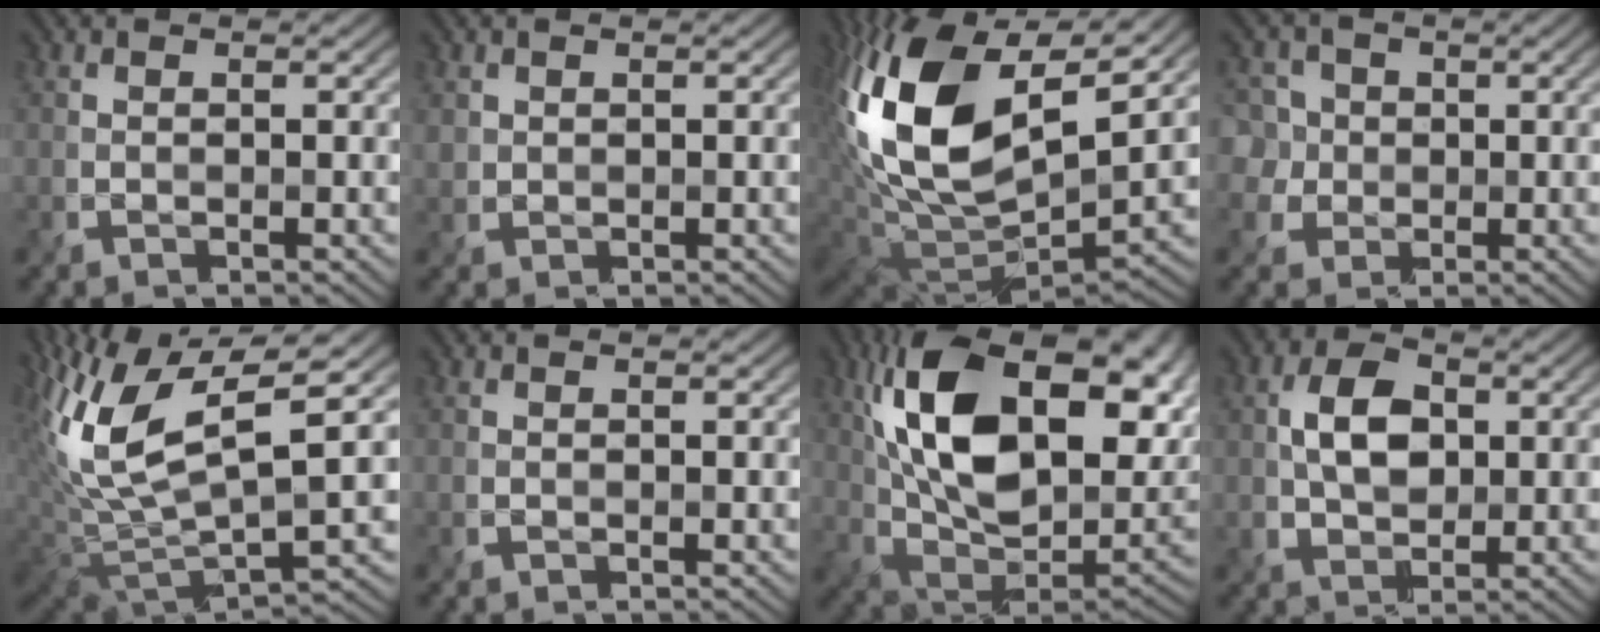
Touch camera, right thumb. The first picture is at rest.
{"total": 1.2, "force": [0.7, 1.0, 0.0], "torque": [-0.010, -0.003, 0.020]}
{"total": 18.7, "force": [6.6, 10.0, 14.3], "torque": [-0.326, 0.011, 0.124]}
{"total": 6.6, "force": [1.7, 5.8, 2.5], "torque": [-0.081, 0.023, 0.020]}
{"total": 14.8, "force": [5.2, 5.8, 12.6], "torque": [-0.277, 0.001, 0.101]}
{"total": 0.0}
{"total": 21.0, "force": [6.8, 11.8, 15.9], "torque": [-0.314, 0.018, 0.129]}
{"total": 6.0, "force": [0.8, 4.1, 4.2], "torque": [-0.087, 0.004, 0.012]}